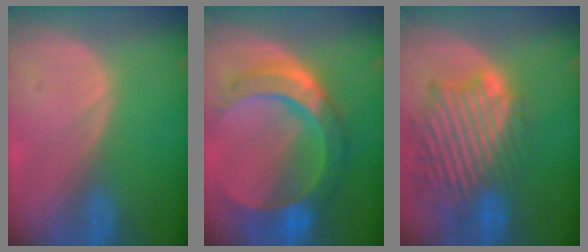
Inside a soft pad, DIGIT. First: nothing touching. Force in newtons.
{"total": 11.0, "press": 11.0, "slide": 1.1}
{"total": 13.3, "press": 11.7, "slide": 6.4}